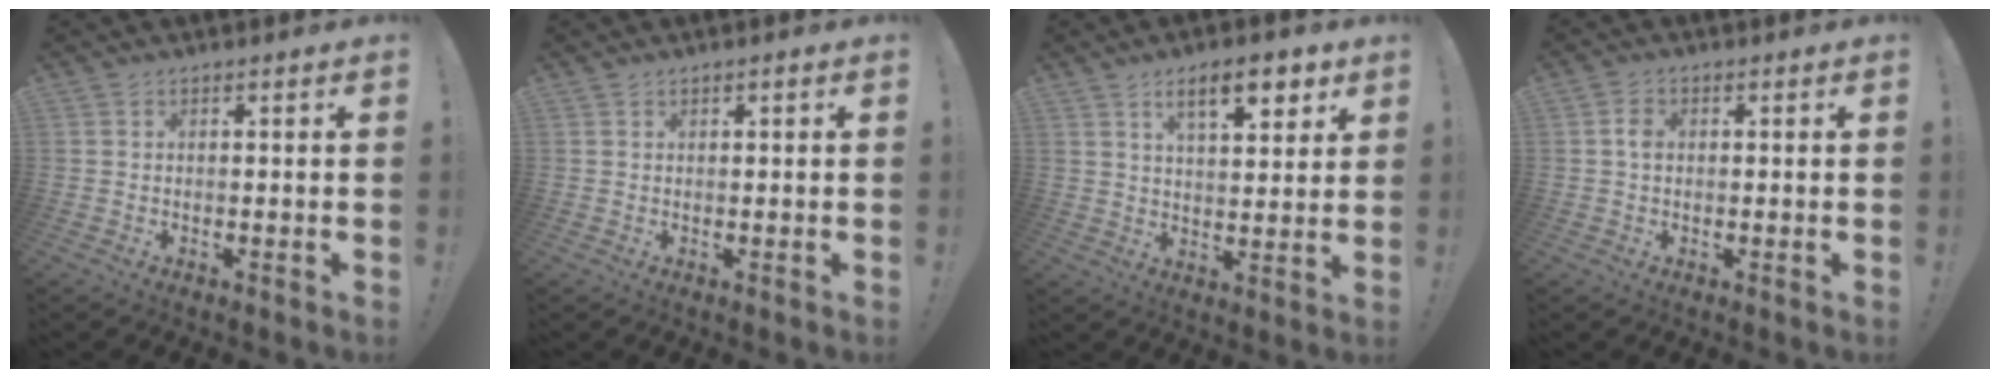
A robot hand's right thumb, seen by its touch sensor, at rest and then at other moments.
{"total": 0.6, "force": [0.4, 0.4, 0.1], "torque": [0.004, -0.002, 0.007]}
{"total": 10.5, "force": [5.8, 3.8, 8.0], "torque": [-0.107, -0.021, 0.094]}
{"total": 2.6, "force": [0.1, 1.8, 1.9], "torque": [-0.028, 0.004, 0.000]}